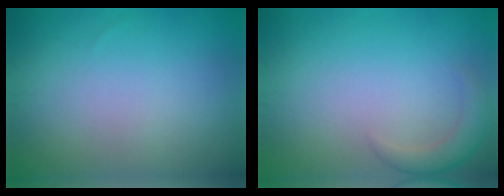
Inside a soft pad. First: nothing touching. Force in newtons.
{"total": 2.2, "press": 2.2, "slide": 0.2}